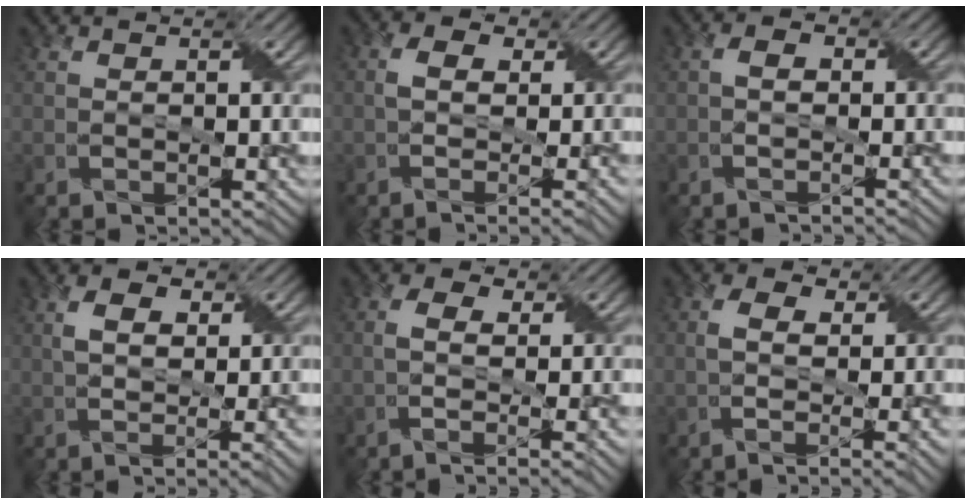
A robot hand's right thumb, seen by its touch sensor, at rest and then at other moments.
{"total": 3.6, "force": [-0.6, 1.4, 3.3], "torque": [-0.055, 0.001, -0.014]}
{"total": 2.0, "force": [-1.0, 0.8, 1.5], "torque": [-0.028, 0.006, -0.022]}
{"total": 4.7, "force": [0.3, 1.8, 4.3], "torque": [-0.063, 0.007, 0.000]}
{"total": 4.1, "force": [-1.1, 1.3, 3.7], "torque": [-0.059, 0.002, -0.029]}
{"total": 4.6, "force": [-0.9, 1.7, 4.1], "torque": [-0.068, 0.000, -0.022]}